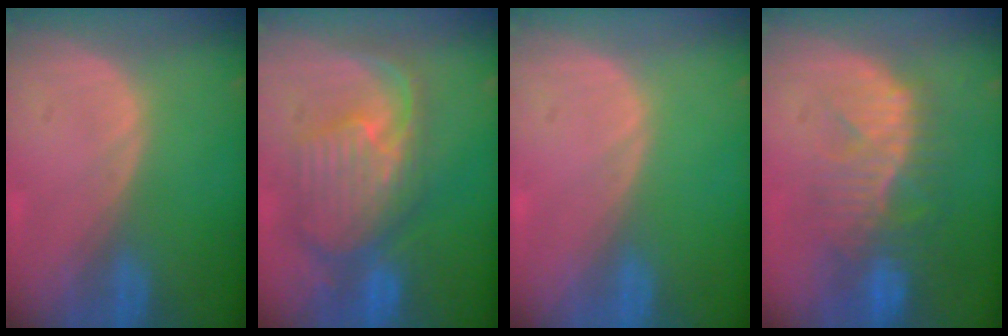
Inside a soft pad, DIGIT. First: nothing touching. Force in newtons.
{"total": 10.5, "press": 9.4, "slide": 4.6}
{"total": 0.0}
{"total": 10.4, "press": 8.9, "slide": 5.4}